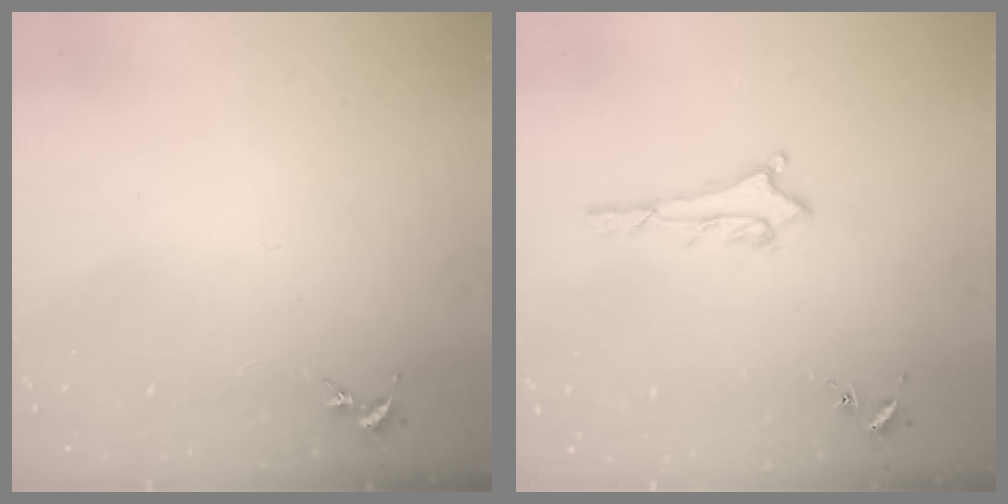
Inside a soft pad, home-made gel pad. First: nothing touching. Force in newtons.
{"total": 2.0, "press": 2.0, "slide": 0.2}